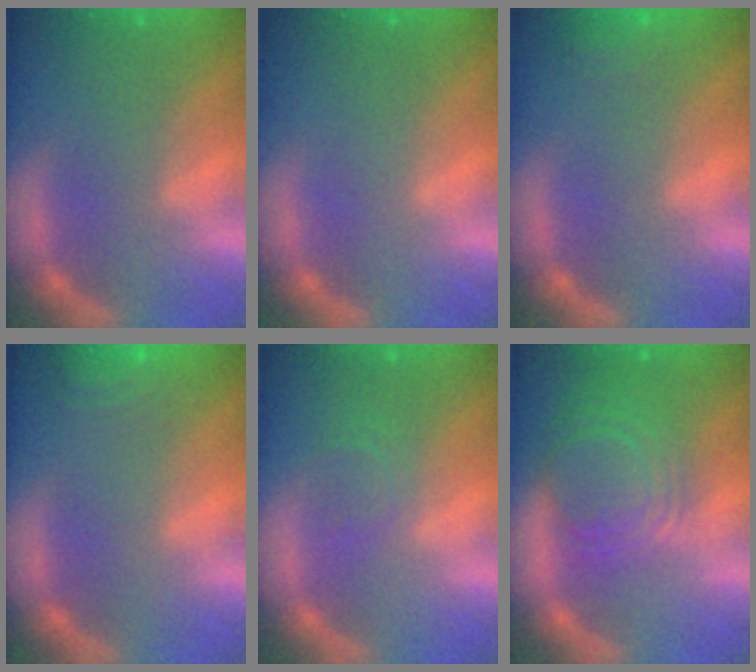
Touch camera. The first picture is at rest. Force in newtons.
{"total": 0.0}
{"total": 3.0}
{"total": 5.6}
{"total": 1.9}
{"total": 9.1}